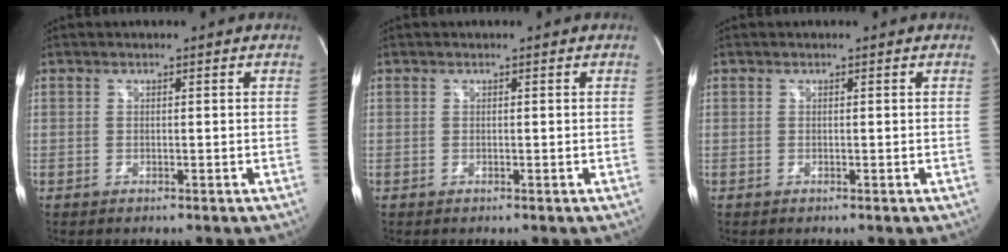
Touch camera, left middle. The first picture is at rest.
{"total": 0.0}
{"total": 0.0}